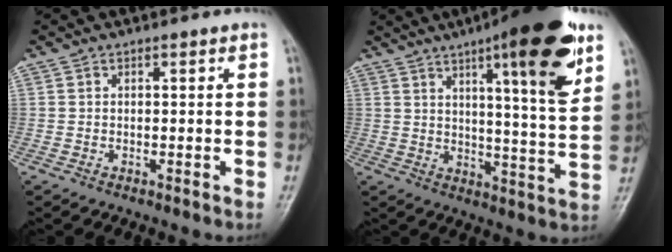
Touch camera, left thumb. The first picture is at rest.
{"total": 18.5, "force": [9.7, 3.5, 15.3], "torque": [-0.191, -0.044, 0.135]}